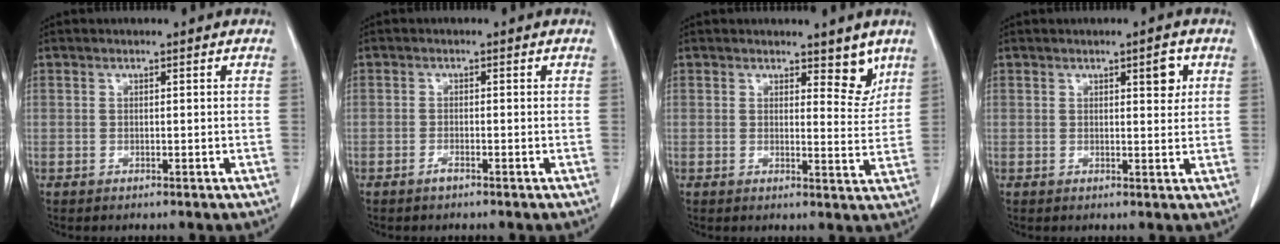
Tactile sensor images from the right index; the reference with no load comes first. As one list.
[{"total": 0.9, "force": [-0.8, 0.1, 0.5], "torque": [-0.011, 0.001, -0.013]}, {"total": 4.2, "force": [3.1, 1.8, 2.2], "torque": [-0.009, -0.018, 0.038]}, {"total": 3.0, "force": [1.3, 0.9, 2.6], "torque": [-0.032, -0.004, 0.017]}]